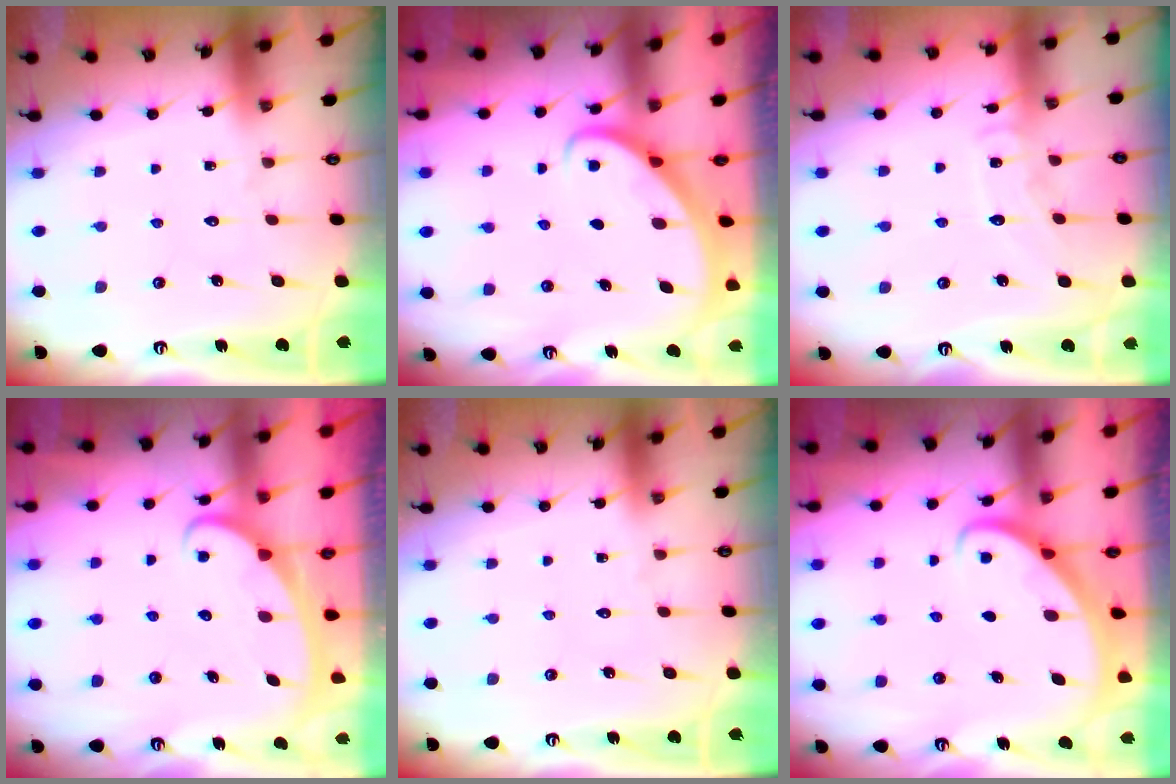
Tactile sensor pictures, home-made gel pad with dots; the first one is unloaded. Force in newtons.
{"total": 2.9, "press": 2.9, "slide": 0.2}
{"total": 7.4, "press": 7.3, "slide": 0.6}
{"total": 2.5, "press": 2.5, "slide": 0.4}
{"total": 0.0}
{"total": 2.7, "press": 2.7, "slide": 0.2}